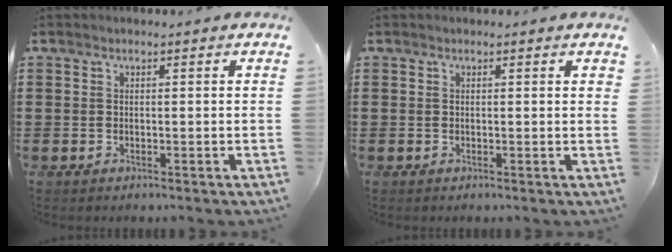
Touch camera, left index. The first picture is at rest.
{"total": 0.5, "force": [0.2, 0.0, 0.5], "torque": [-0.002, -0.002, 0.003]}